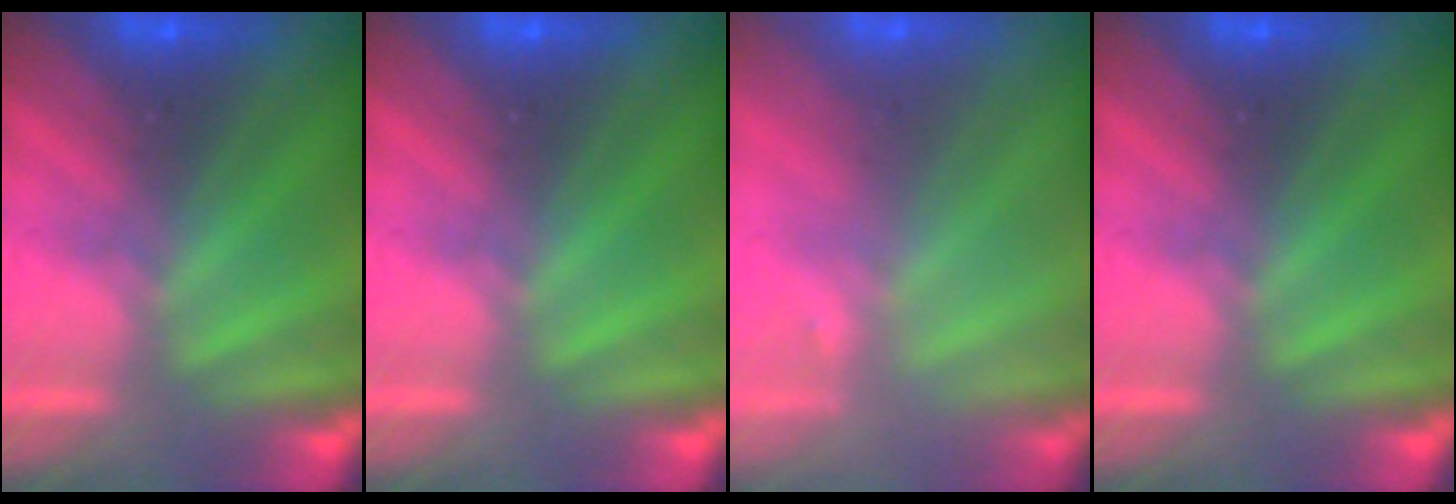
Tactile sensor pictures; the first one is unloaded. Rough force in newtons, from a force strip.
{"total": 0.0}
{"total": 1.5}
{"total": 0.0}